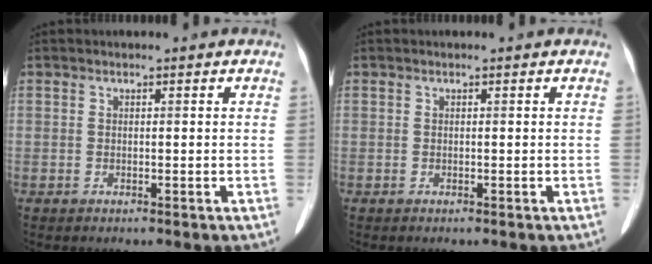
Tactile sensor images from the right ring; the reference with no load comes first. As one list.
[{"total": 0.0}]